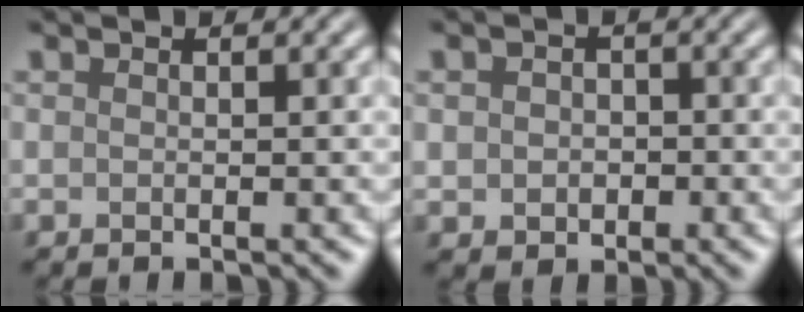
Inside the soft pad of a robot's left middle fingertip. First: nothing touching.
{"total": 2.2, "force": [-0.2, 1.9, 1.1], "torque": [-0.016, -0.005, -0.006]}